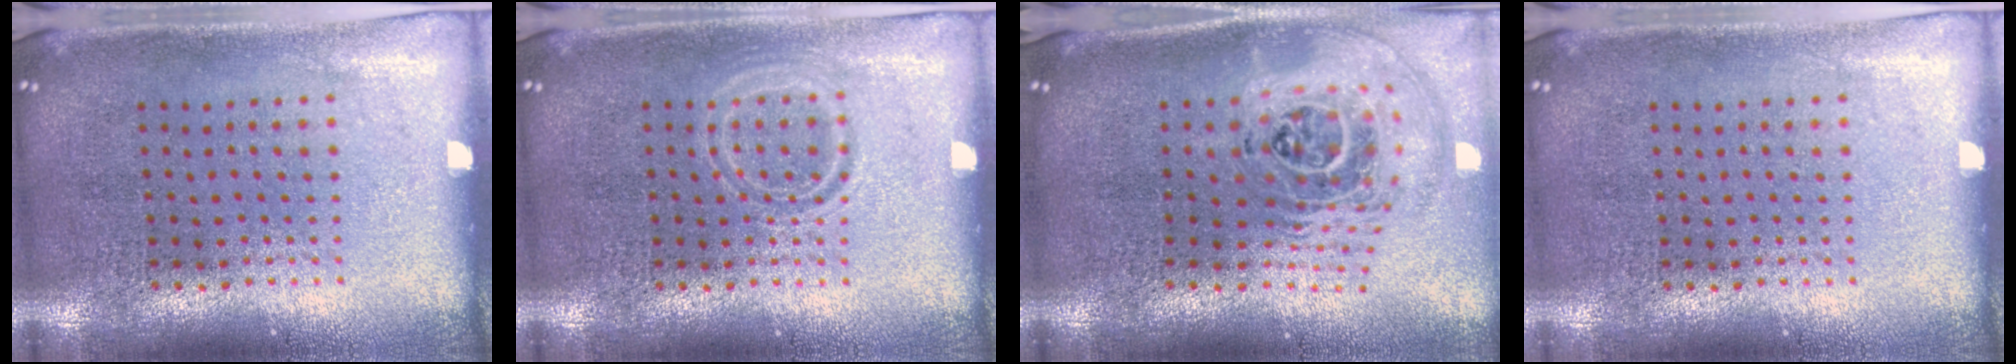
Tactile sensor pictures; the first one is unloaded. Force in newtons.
{"total": 1.4, "press": 1.3, "slide": 0.4}
{"total": 2.5, "press": 1.8, "slide": 1.8}
{"total": 0.0}